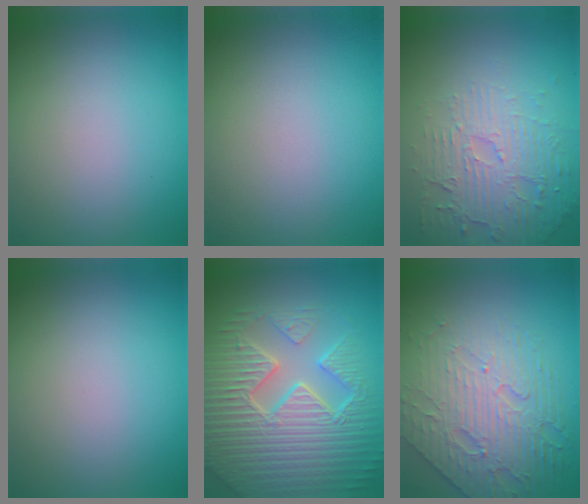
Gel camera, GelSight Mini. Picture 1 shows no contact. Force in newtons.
{"total": 0.0}
{"total": 5.8, "press": 3.7, "slide": 4.5}
{"total": 0.0}
{"total": 9.5, "press": 6.7, "slide": 6.7}
{"total": 6.9, "press": 5.3, "slide": 4.4}